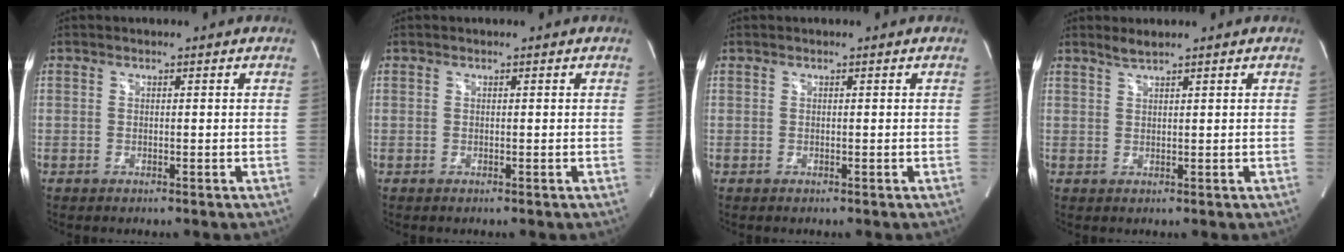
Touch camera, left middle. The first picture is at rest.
{"total": 0.0}
{"total": 0.0}
{"total": 1.7, "force": [1.5, -0.2, 0.7], "torque": [-0.018, 0.002, 0.033]}